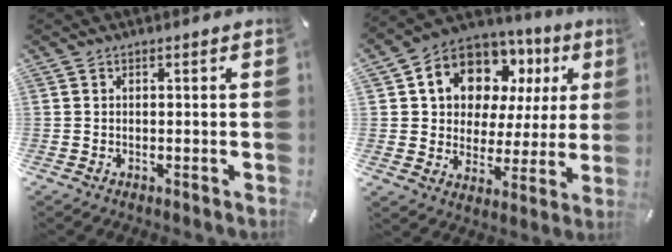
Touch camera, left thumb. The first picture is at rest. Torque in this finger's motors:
{"motor_torque": [2.46, 2.53, 1.45, -1.33, 0.14]}